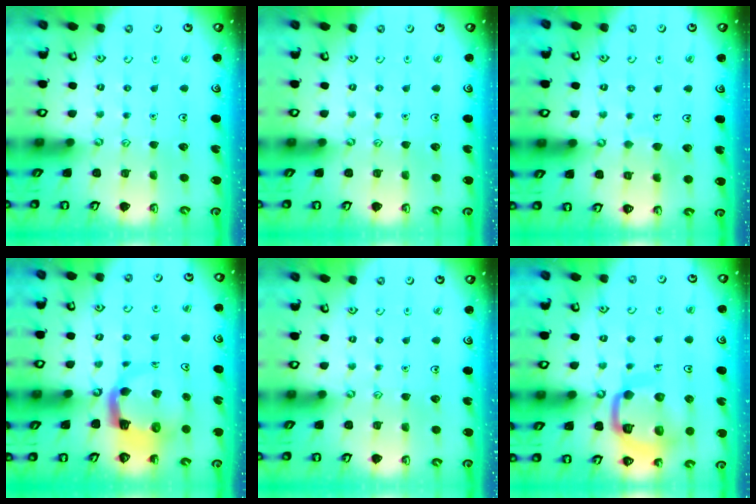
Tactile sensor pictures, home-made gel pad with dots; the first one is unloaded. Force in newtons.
{"total": 0.0}
{"total": 4.1, "press": 4.1, "slide": 0.3}
{"total": 7.9, "press": 7.9, "slide": 1.1}
{"total": 0.0}
{"total": 15.9, "press": 15.9, "slide": 1.6}